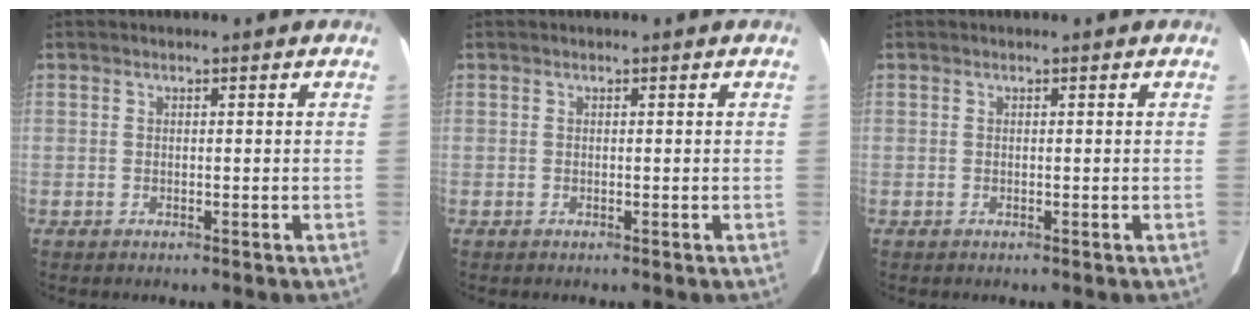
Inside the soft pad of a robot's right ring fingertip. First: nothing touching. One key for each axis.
{"total": 0.0}
{"total": 0.0}